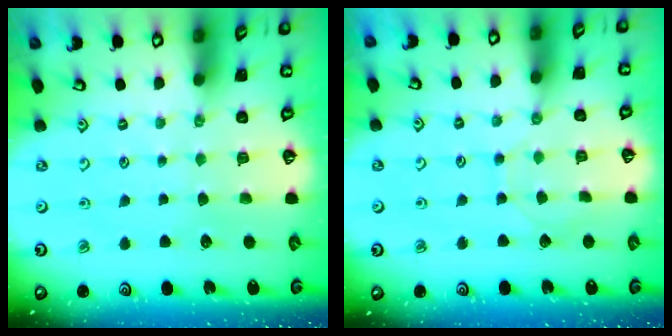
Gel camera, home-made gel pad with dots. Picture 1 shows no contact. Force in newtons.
{"total": 5.6, "press": 5.5, "slide": 0.6}